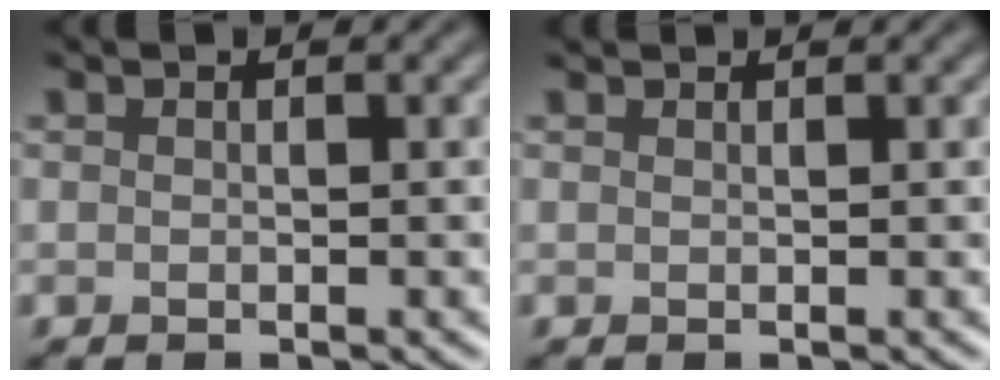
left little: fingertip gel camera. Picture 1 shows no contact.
{"total": 1.2, "force": [1.1, 0.1, 0.3], "torque": [-0.007, -0.003, 0.009]}